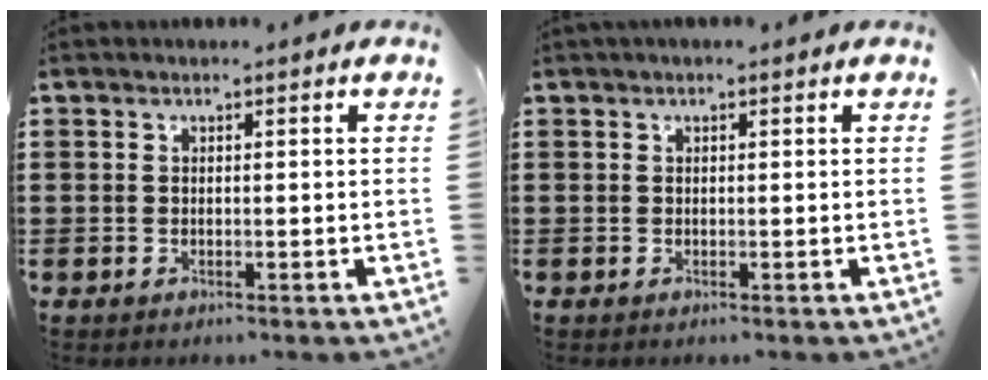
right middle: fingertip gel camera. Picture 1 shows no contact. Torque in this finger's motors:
{"motor_torque": [0.30, -0.36, 0.25, 0.07]}